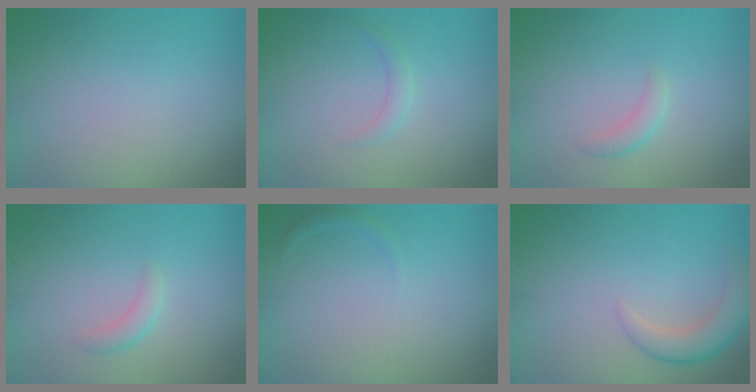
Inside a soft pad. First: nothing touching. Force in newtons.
{"total": 1.1, "press": 1.1, "slide": 0.0}
{"total": 1.2, "press": 1.2, "slide": 0.1}
{"total": 1.2, "press": 1.2, "slide": 0.1}
{"total": 0.5, "press": 0.5, "slide": 0.1}
{"total": 3.0, "press": 3.0, "slide": 0.2}